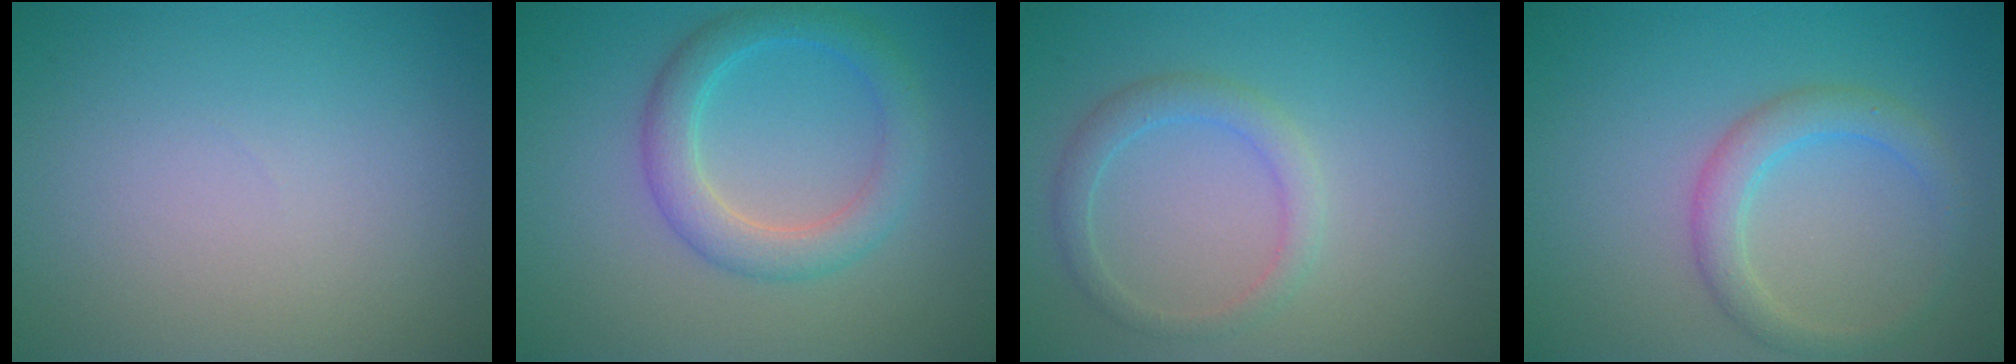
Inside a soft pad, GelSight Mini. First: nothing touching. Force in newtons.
{"total": 3.8, "press": 3.8, "slide": 0.1}
{"total": 2.2, "press": 2.2, "slide": 0.1}
{"total": 2.8, "press": 2.8, "slide": 0.1}